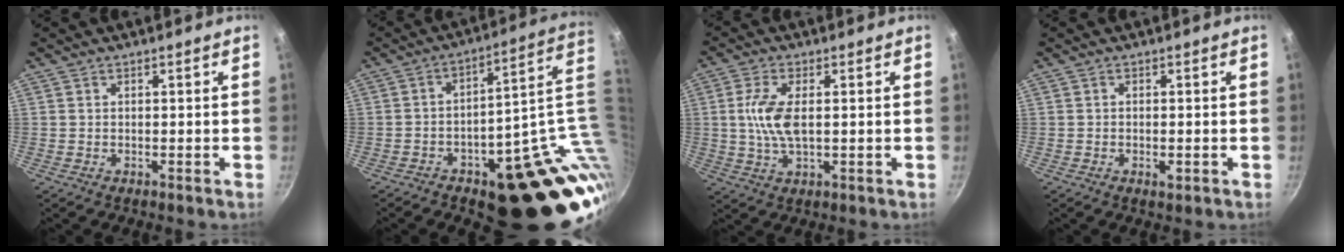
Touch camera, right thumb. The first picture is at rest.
{"total": 23.0, "force": [-3.3, 10.8, 20.0], "torque": [-0.155, 0.022, -0.025]}
{"total": 7.7, "force": [0.6, 3.4, 6.9], "torque": [-0.145, 0.002, 0.010]}
{"total": 1.6, "force": [-0.5, 0.7, 1.3], "torque": [-0.027, 0.000, -0.010]}